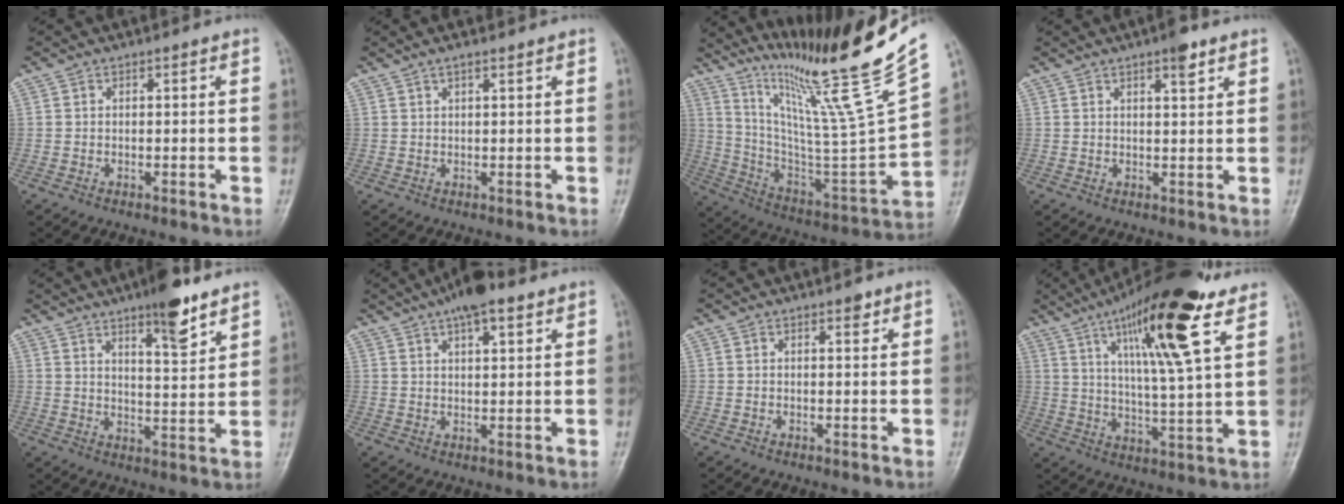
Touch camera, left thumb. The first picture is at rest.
{"total": 1.7, "force": [1.3, 0.3, 1.1], "torque": [-0.020, 0.001, 0.022]}
{"total": 27.7, "force": [19.6, 1.4, 19.6], "torque": [-0.301, -0.114, 0.328]}
{"total": 3.6, "force": [2.3, 1.0, 2.6], "torque": [-0.032, -0.010, 0.031]}
{"total": 9.4, "force": [6.5, 2.2, 6.4], "torque": [-0.081, -0.044, 0.099]}
{"total": 8.4, "force": [5.3, 2.9, 5.7], "torque": [-0.078, -0.006, 0.082]}
{"total": 1.3, "force": [0.8, 0.6, 0.7], "torque": [-0.002, -0.002, 0.008]}
{"total": 19.3, "force": [10.4, 3.5, 15.9], "torque": [-0.246, -0.036, 0.169]}